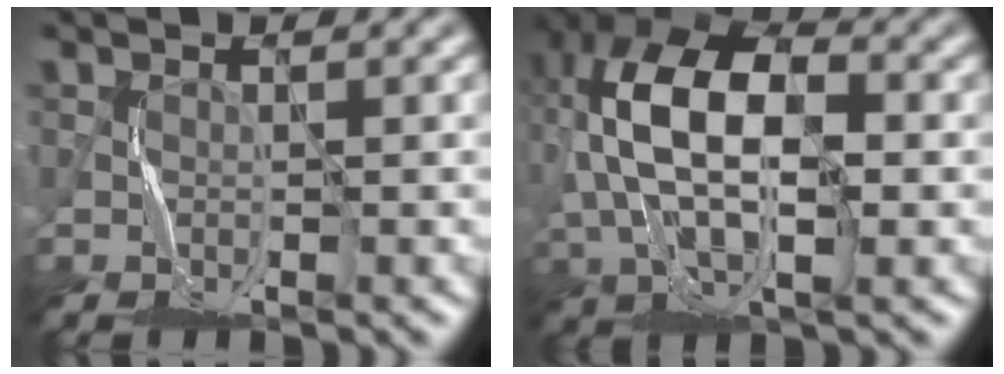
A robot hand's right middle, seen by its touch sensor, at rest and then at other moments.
{"total": 11.4, "force": [1.4, 6.1, 9.6], "torque": [-0.198, 0.014, 0.022]}